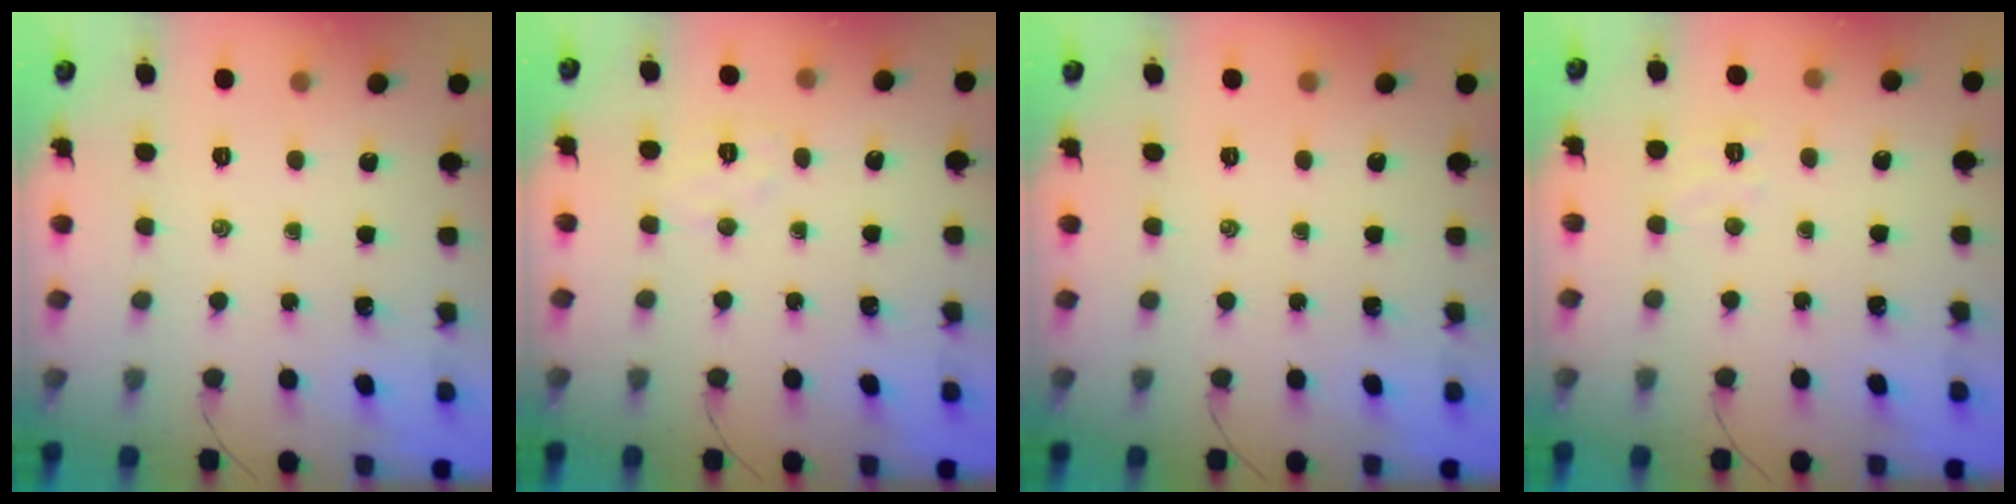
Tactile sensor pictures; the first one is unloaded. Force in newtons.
{"total": 4.3, "press": 4.1, "slide": 1.0}
{"total": 0.0}
{"total": 4.6, "press": 4.5, "slide": 1.1}